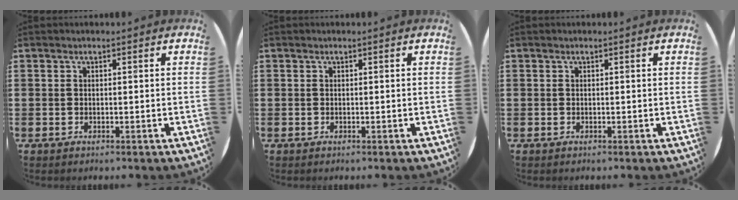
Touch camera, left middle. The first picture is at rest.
{"total": 0.0}
{"total": 0.0}